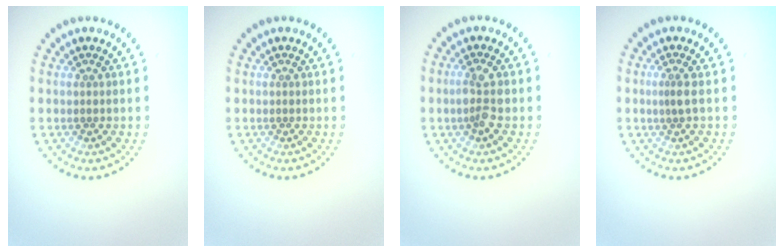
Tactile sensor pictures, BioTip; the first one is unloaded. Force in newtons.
{"total": 0.0}
{"total": 2.4, "press": 2.4, "slide": 0.5}
{"total": 0.9, "press": 0.5, "slide": 0.8}